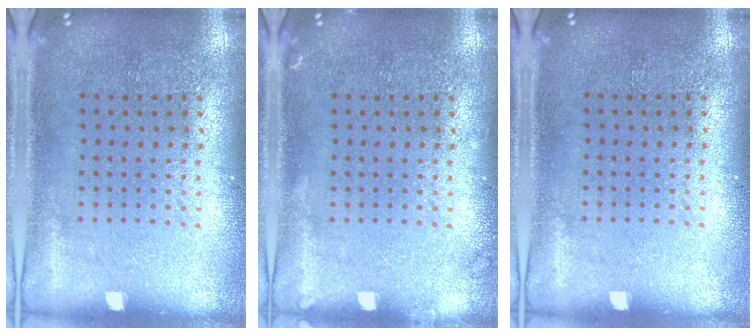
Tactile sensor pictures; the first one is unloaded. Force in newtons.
{"total": 0.7, "press": 0.7, "slide": 0.1}
{"total": 0.0}